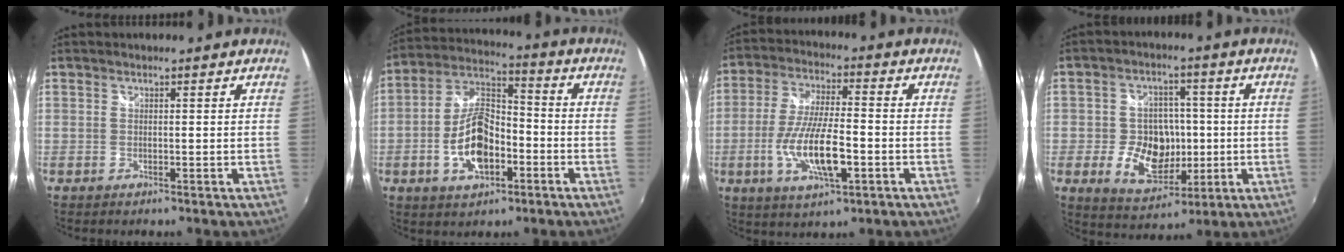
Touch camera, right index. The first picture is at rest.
{"total": 12.5, "force": [-4.3, 6.4, 9.8], "torque": [-0.199, 0.018, -0.072]}
{"total": 13.0, "force": [-3.8, 3.7, 11.8], "torque": [-0.237, -0.011, -0.069]}
{"total": 11.6, "force": [-2.4, 9.0, 6.9], "torque": [-0.153, 0.009, -0.028]}